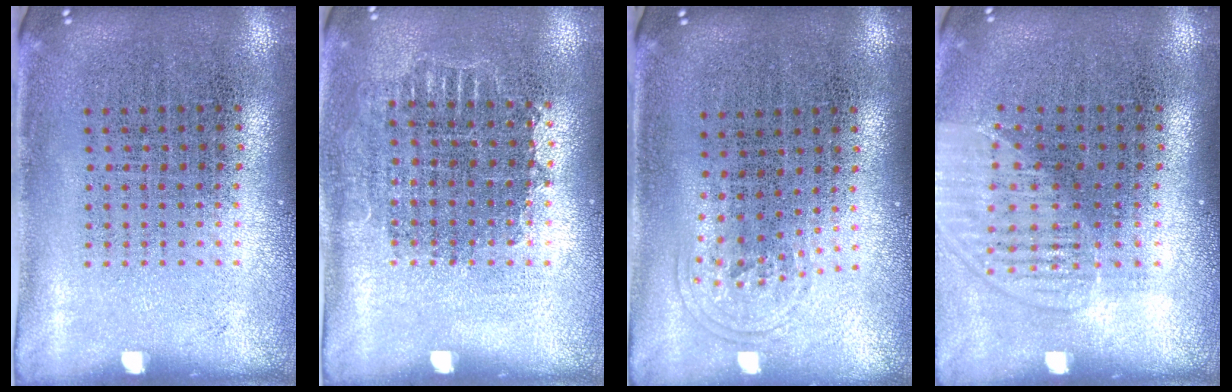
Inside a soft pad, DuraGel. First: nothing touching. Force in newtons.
{"total": 0.9, "press": 0.9, "slide": 0.2}
{"total": 0.9, "press": 0.7, "slide": 0.7}
{"total": 1.4, "press": 1.2, "slide": 0.7}